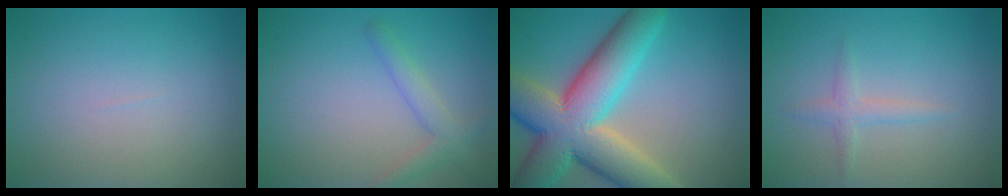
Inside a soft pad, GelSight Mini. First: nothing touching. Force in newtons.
{"total": 2.4, "press": 2.4, "slide": 0.2}
{"total": 13.1, "press": 13.1, "slide": 0.4}
{"total": 1.5, "press": 1.5, "slide": 0.1}